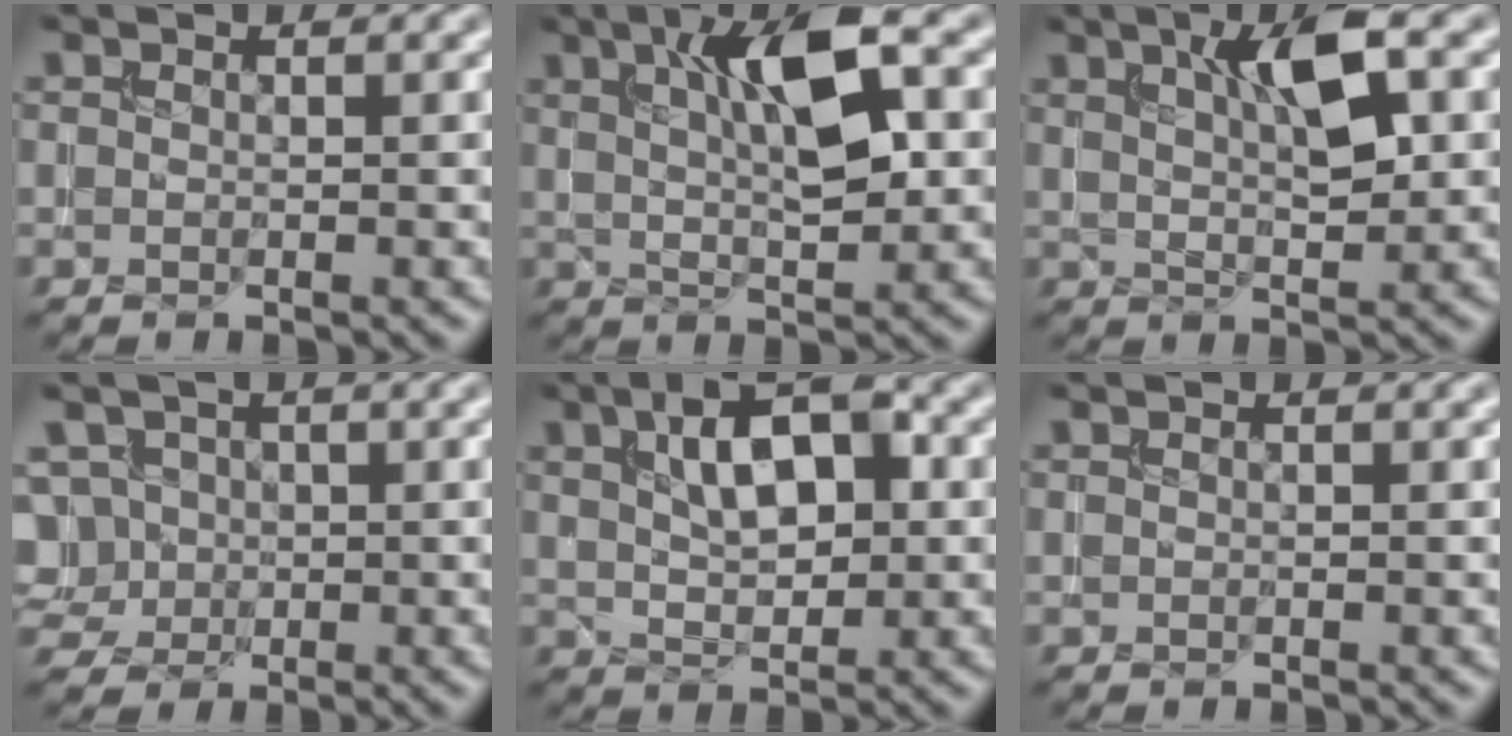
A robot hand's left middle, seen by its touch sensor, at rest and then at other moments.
{"total": 7.7, "force": [2.5, 2.2, 6.9], "torque": [-0.115, 0.007, 0.039]}
{"total": 5.6, "force": [2.1, 1.6, 4.9], "torque": [-0.084, 0.004, 0.034]}
{"total": 5.3, "force": [0.7, 4.8, 2.3], "torque": [-0.045, 0.033, 0.002]}
{"total": 6.1, "force": [1.8, 3.1, 4.9], "torque": [-0.085, 0.014, 0.026]}
{"total": 0.0}